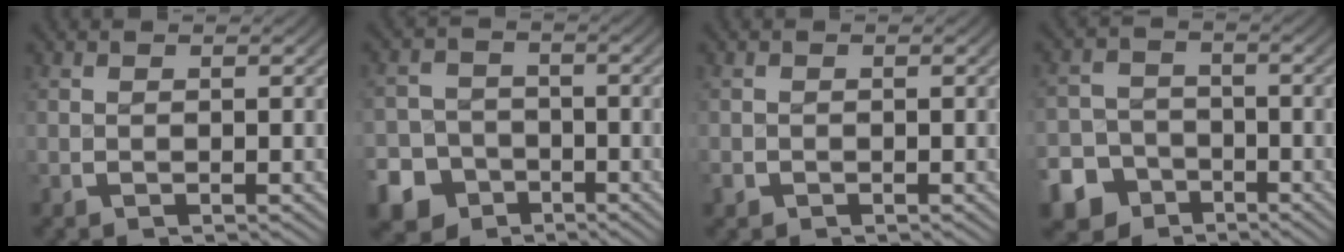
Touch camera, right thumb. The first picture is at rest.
{"total": 10.0, "force": [-5.9, 7.8, 2.2], "torque": [-0.034, -0.042, -0.101]}
{"total": 0.9, "force": [-0.5, 0.7, -0.2], "torque": [-0.005, -0.008, -0.008]}
{"total": 9.1, "force": [-5.7, 6.8, 2.0], "torque": [-0.023, -0.040, -0.098]}